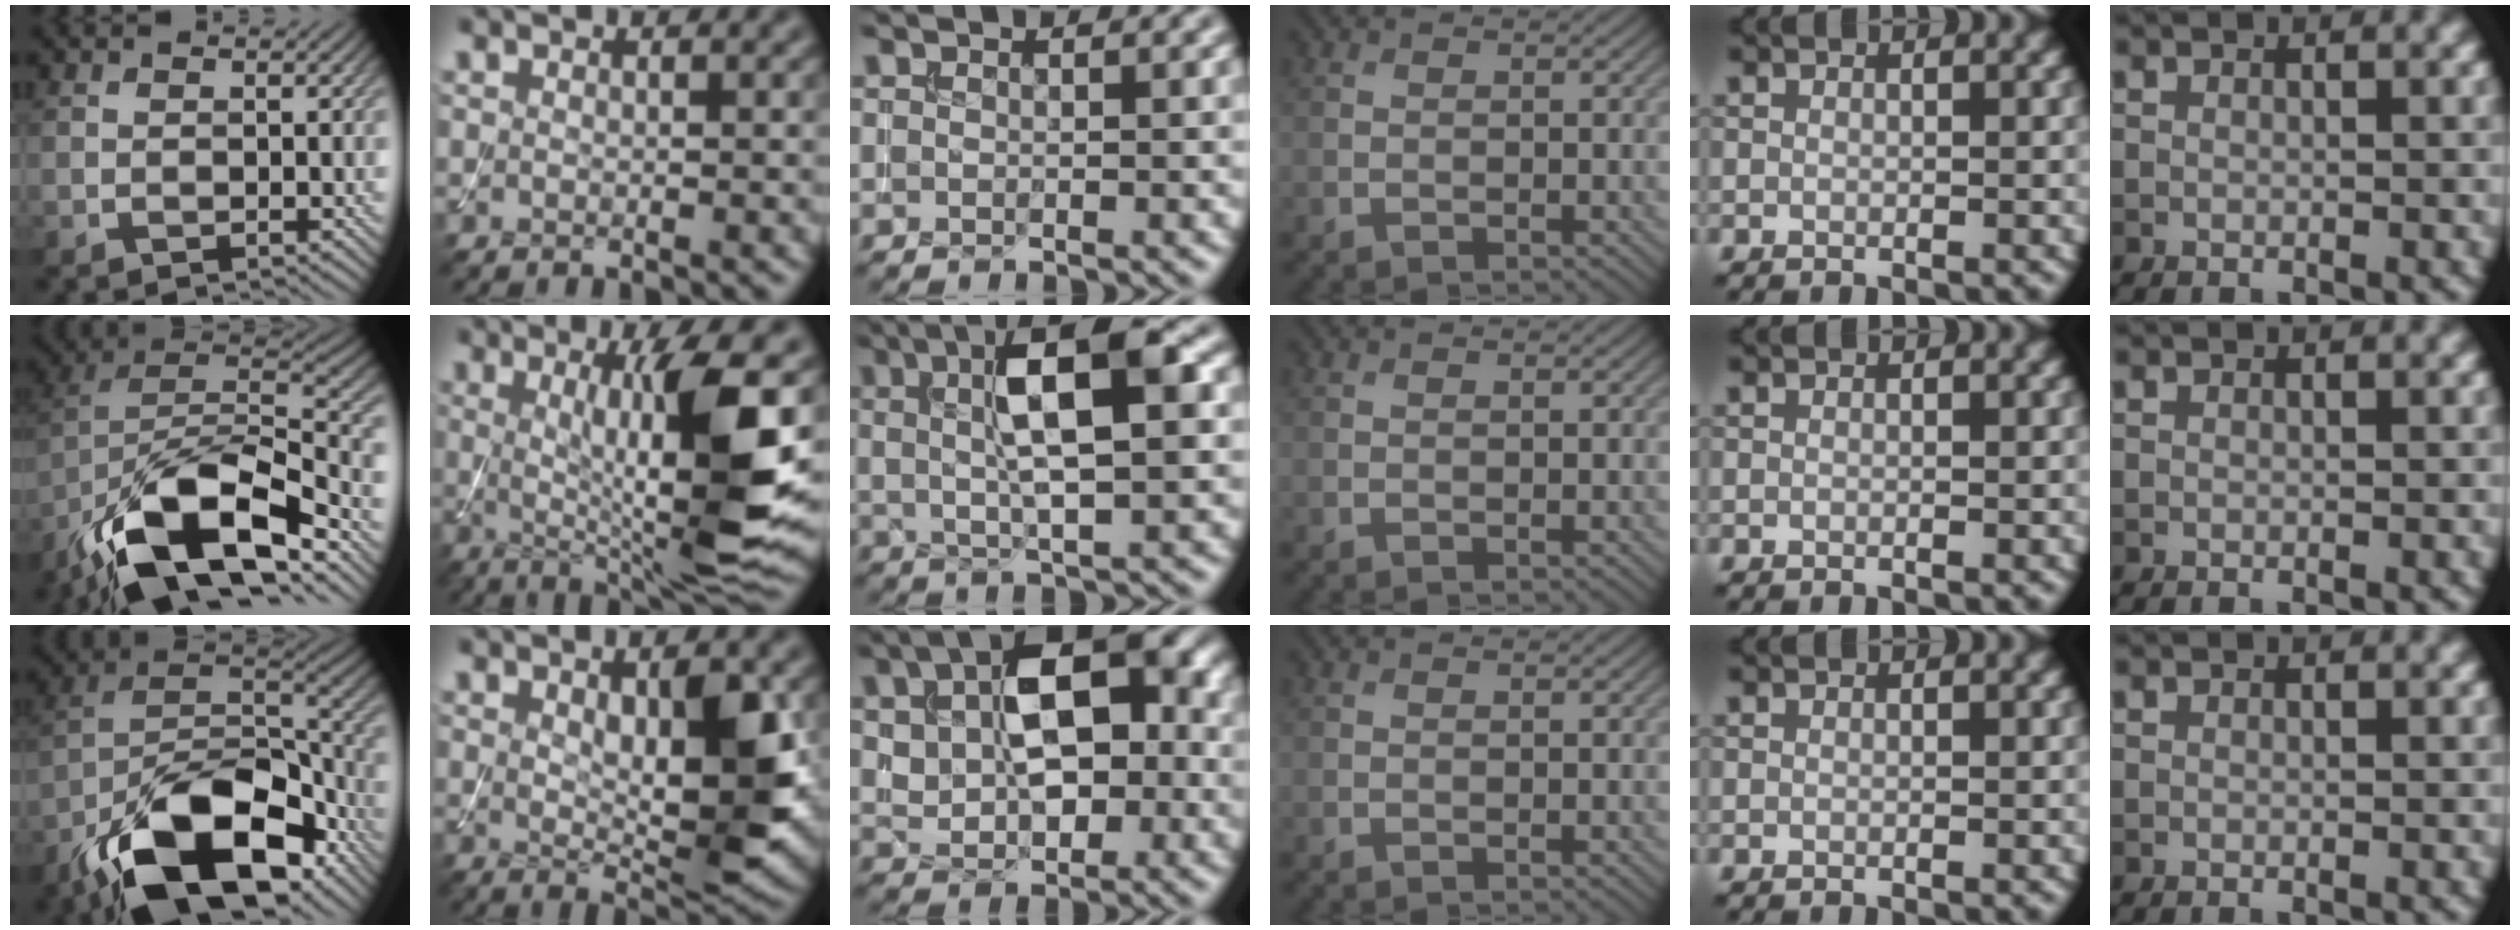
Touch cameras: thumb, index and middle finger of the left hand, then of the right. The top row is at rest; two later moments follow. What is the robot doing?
{"motion": "assemble", "object": "toy tower of hanoi"}